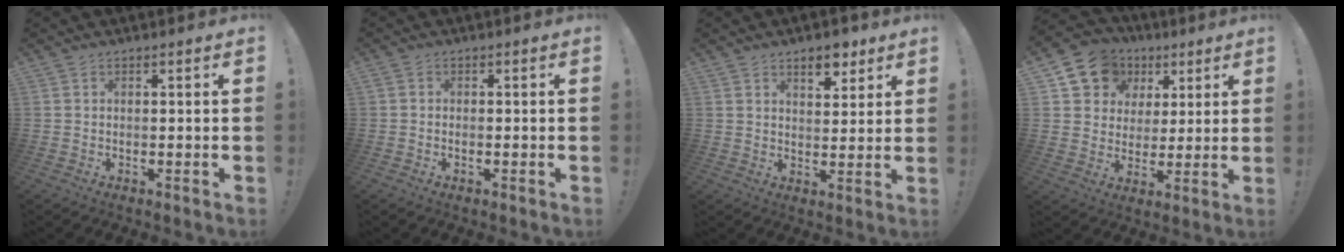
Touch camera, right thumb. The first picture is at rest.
{"total": 1.0, "force": [-0.7, 0.4, 0.6], "torque": [-0.012, 0.002, -0.012]}
{"total": 7.3, "force": [4.8, 3.8, 4.0], "torque": [-0.035, -0.025, 0.080]}
{"total": 12.1, "force": [5.5, 10.1, 3.8], "torque": [-0.062, -0.027, 0.112]}